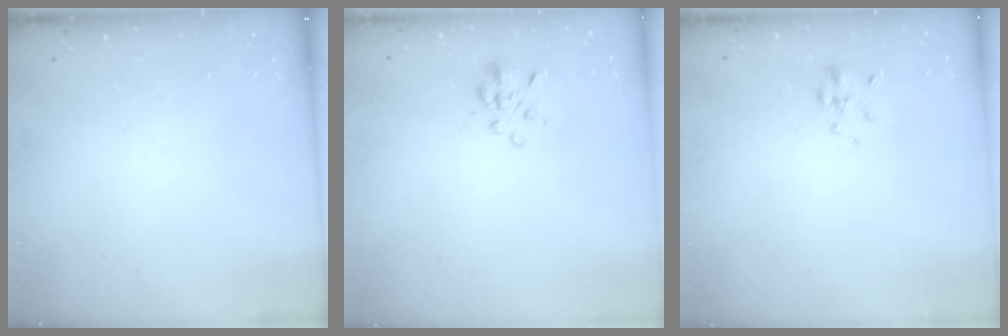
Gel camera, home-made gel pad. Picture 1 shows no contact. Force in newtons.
{"total": 2.2, "press": 1.9, "slide": 1.1}
{"total": 2.6, "press": 2.5, "slide": 0.9}